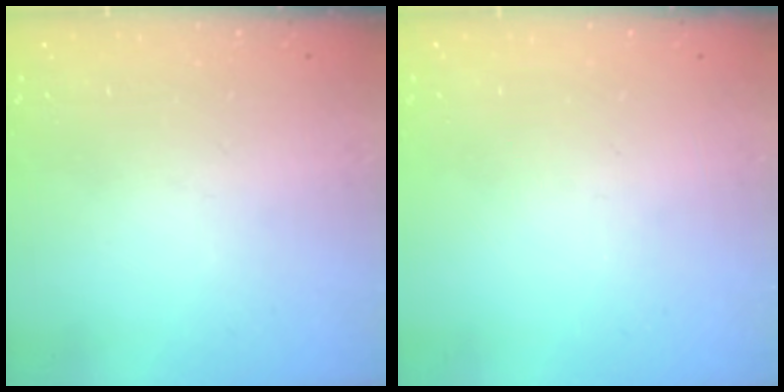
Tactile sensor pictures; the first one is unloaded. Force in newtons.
{"total": 0.0}